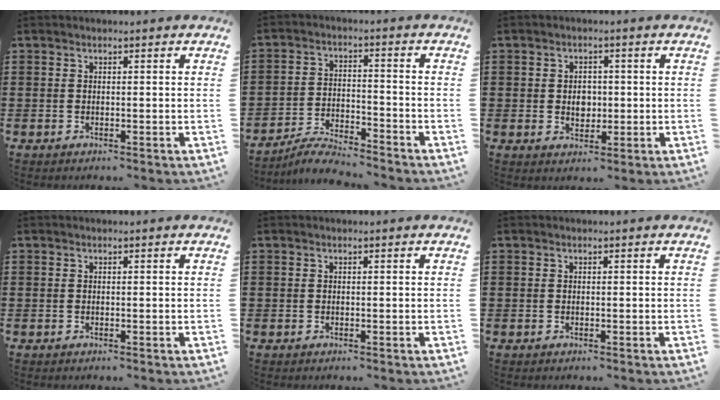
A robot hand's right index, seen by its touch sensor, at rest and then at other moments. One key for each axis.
{"total": 5.2, "fx": -5.0, "fy": 0.3, "fz": 1.2, "tx": -0.028, "ty": 0.004, "tz": -0.101}
{"total": 3.2, "fx": 0.0, "fy": 2.5, "fz": 2.0, "tx": -0.028, "ty": 0.001, "tz": -0.005}
{"total": 0.0}
{"total": 0.0}
{"total": 0.0}